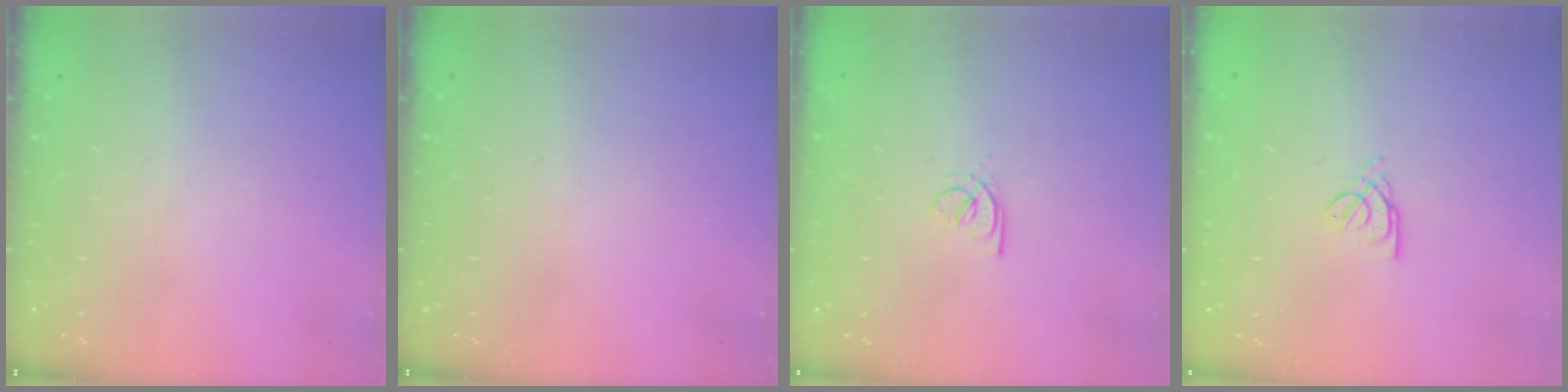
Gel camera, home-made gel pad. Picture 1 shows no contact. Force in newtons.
{"total": 0.0}
{"total": 2.1, "press": 2.1, "slide": 0.6}
{"total": 2.5, "press": 2.5, "slide": 0.5}